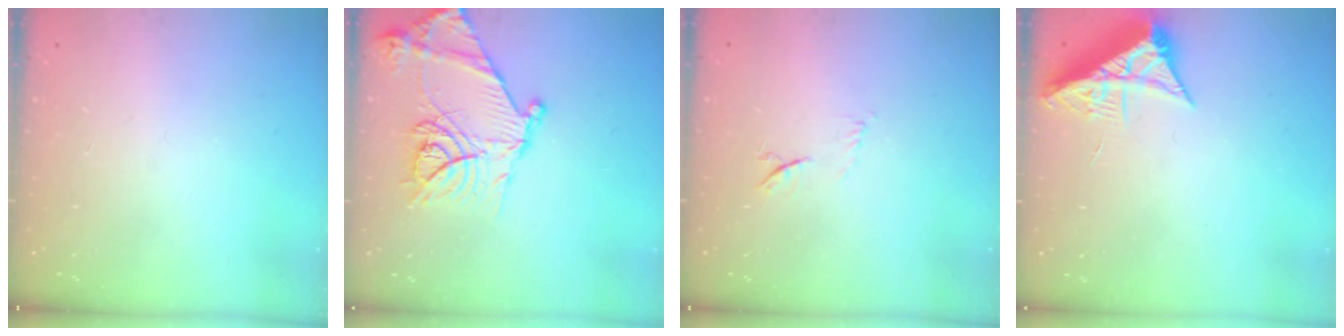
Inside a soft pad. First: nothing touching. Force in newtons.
{"total": 18.1, "press": 18.1, "slide": 1.2}
{"total": 4.7, "press": 4.6, "slide": 1.2}
{"total": 8.4, "press": 8.4, "slide": 0.5}